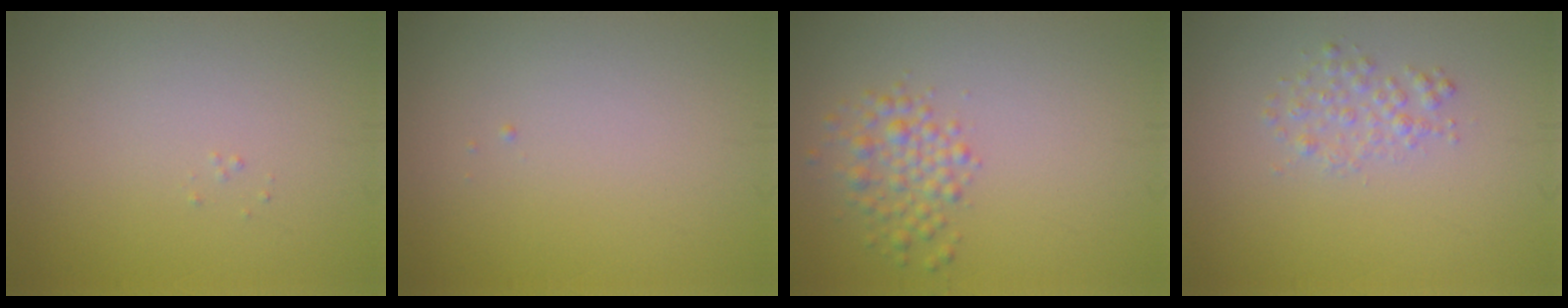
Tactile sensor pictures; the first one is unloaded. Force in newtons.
{"total": 0.0}
{"total": 2.5, "press": 2.5, "slide": 0.0}
{"total": 1.6, "press": 1.6, "slide": 0.1}